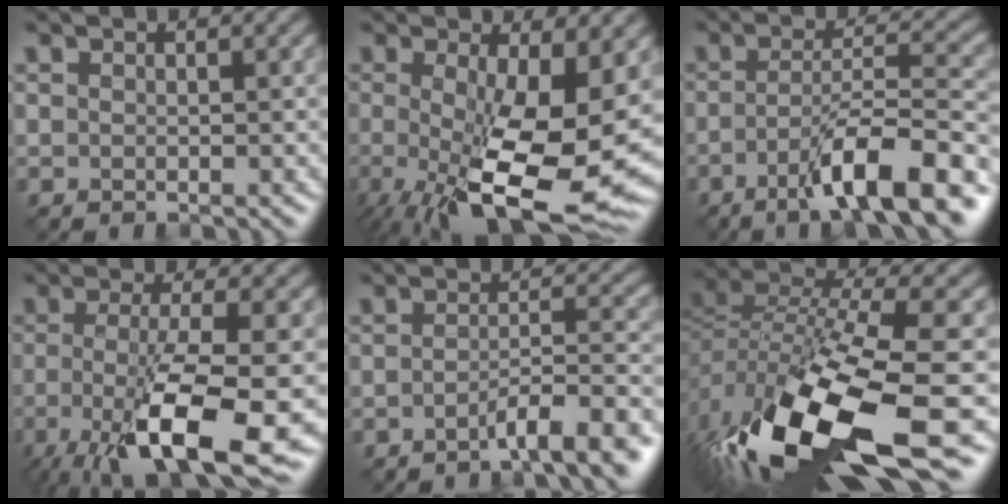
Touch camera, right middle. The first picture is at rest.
{"total": 13.7, "force": [-2.5, 4.4, 12.7], "torque": [-0.200, -0.029, -0.032]}
{"total": 8.9, "force": [-4.7, 1.7, 7.4], "torque": [-0.118, 0.008, -0.082]}
{"total": 10.5, "force": [-3.4, 2.3, 9.6], "torque": [-0.155, -0.019, -0.061]}
{"total": 4.8, "force": [-3.3, 0.7, 3.4], "torque": [-0.049, 0.007, -0.061]}
{"total": 16.2, "force": [-8.1, 5.4, 13.0], "torque": [-0.271, -0.026, -0.134]}